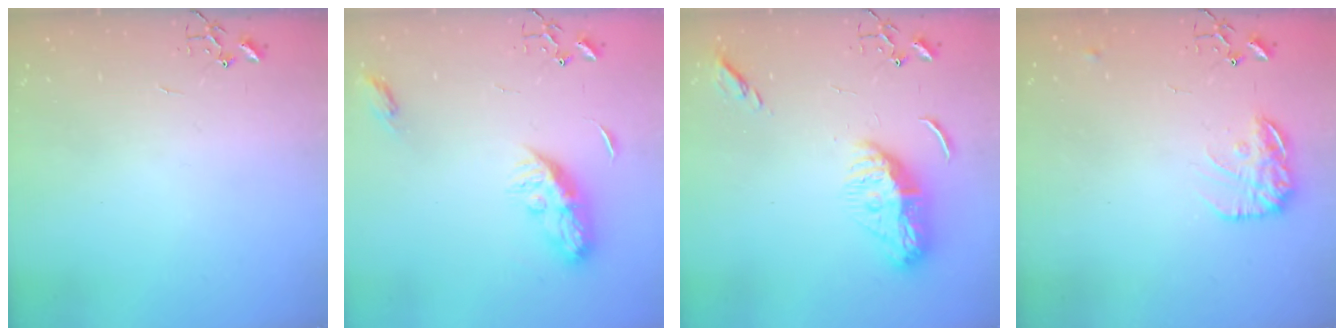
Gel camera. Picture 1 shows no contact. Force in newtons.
{"total": 9.6, "press": 9.6, "slide": 0.1}
{"total": 12.4, "press": 12.4, "slide": 1.3}
{"total": 13.0, "press": 12.9, "slide": 0.8}